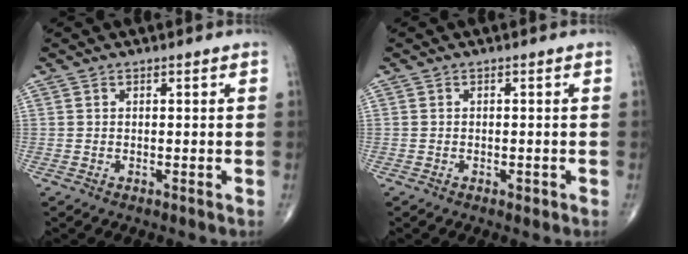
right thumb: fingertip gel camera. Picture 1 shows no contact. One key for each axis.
{"total": 0.9, "fx": -0.4, "fy": 0.6, "fz": 0.5, "tx": -0.006, "ty": -0.001, "tz": -0.006}